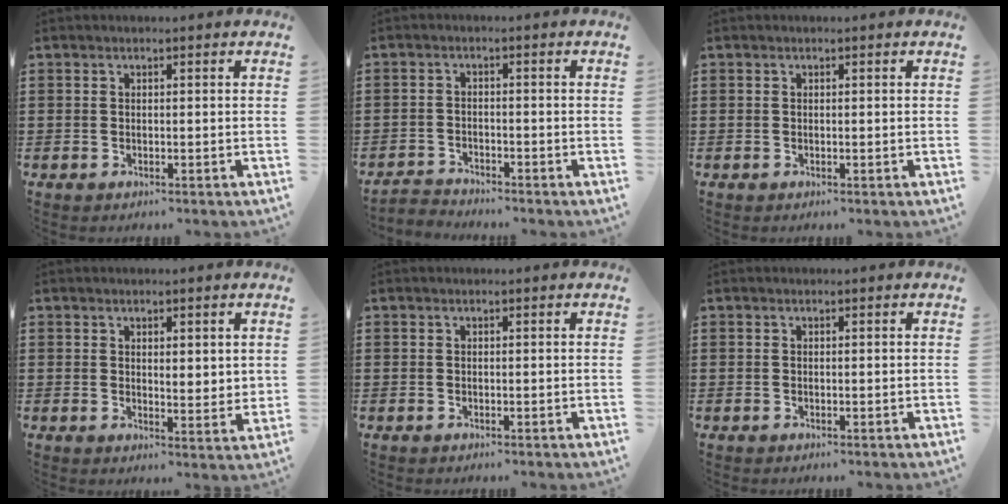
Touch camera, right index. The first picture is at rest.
{"total": 2.2, "force": [-2.2, 0.2, -0.3], "torque": [-0.004, 0.001, -0.048]}
{"total": 0.0}
{"total": 2.3, "force": [1.7, 1.1, 1.2], "torque": [-0.019, 0.007, 0.029]}
{"total": 0.0}
{"total": 0.0}